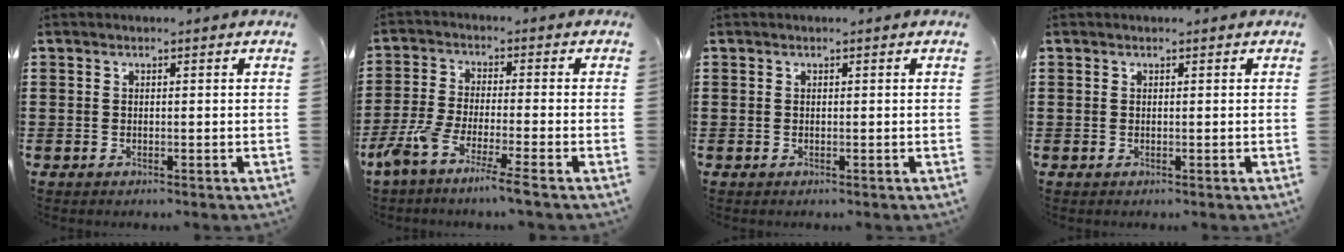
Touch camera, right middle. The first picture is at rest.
{"total": 6.3, "force": [-5.2, -0.6, 3.5], "torque": [-0.088, -0.020, -0.107]}
{"total": 0.0}
{"total": 0.0}